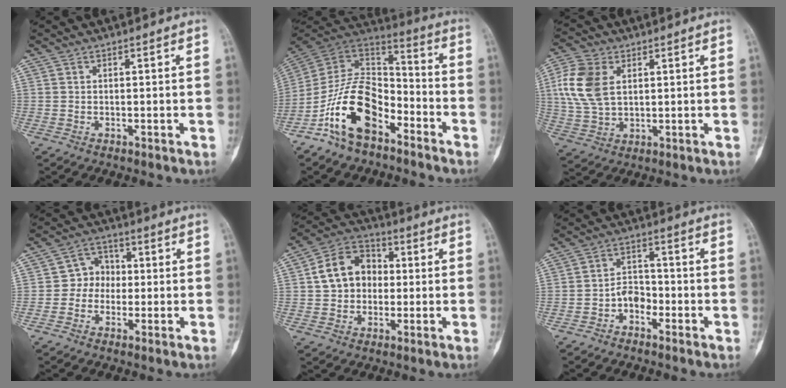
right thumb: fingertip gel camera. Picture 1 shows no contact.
{"total": 16.9, "force": [-8.8, 9.5, 10.9], "torque": [-0.184, 0.085, -0.171]}
{"total": 10.9, "force": [2.7, 7.1, 7.9], "torque": [-0.166, 0.002, 0.054]}
{"total": 5.7, "force": [-0.5, 5.1, 2.5], "torque": [-0.008, 0.017, -0.023]}
{"total": 10.9, "force": [0.8, 8.8, 6.5], "torque": [-0.086, 0.027, 0.003]}
{"total": 4.0, "force": [-2.2, 2.9, 1.8], "torque": [-0.012, 0.029, -0.049]}